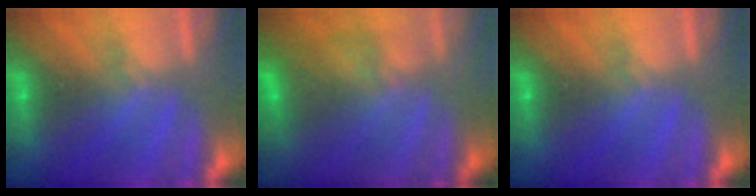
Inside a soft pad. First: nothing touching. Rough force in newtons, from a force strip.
{"total": 4.3}
{"total": 0.0}